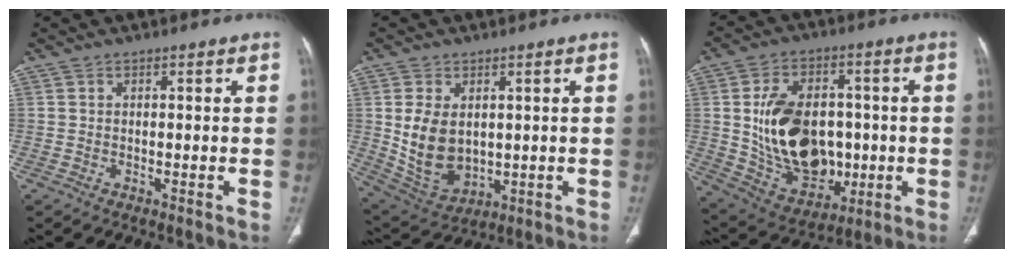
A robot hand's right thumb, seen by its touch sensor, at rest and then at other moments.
{"total": 11.3, "force": [1.1, 7.7, 8.2], "torque": [-0.140, -0.013, 0.047]}
{"total": 20.6, "force": [-0.6, 14.2, 15.0], "torque": [-0.220, 0.007, 0.018]}